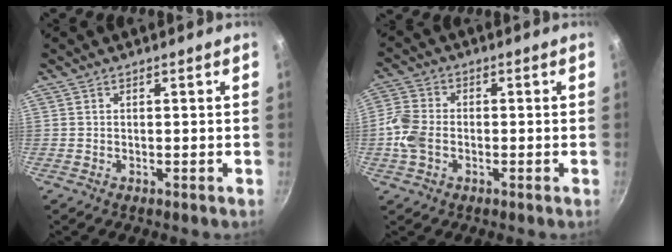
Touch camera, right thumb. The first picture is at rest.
{"total": 6.8, "force": [-1.5, 4.9, 4.5], "torque": [-0.094, 0.012, -0.043]}